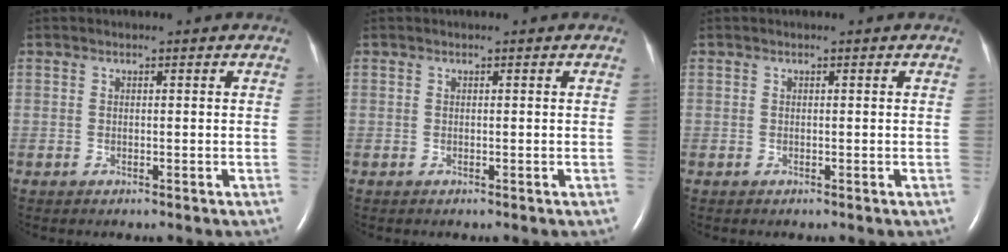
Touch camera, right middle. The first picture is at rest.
{"total": 0.0}
{"total": 0.0}